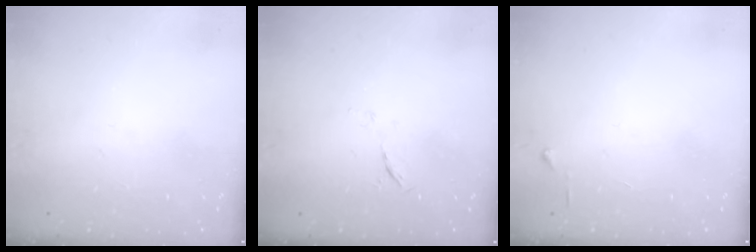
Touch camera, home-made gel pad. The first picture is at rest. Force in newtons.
{"total": 4.3, "press": 4.1, "slide": 1.3}
{"total": 3.2, "press": 3.2, "slide": 0.4}